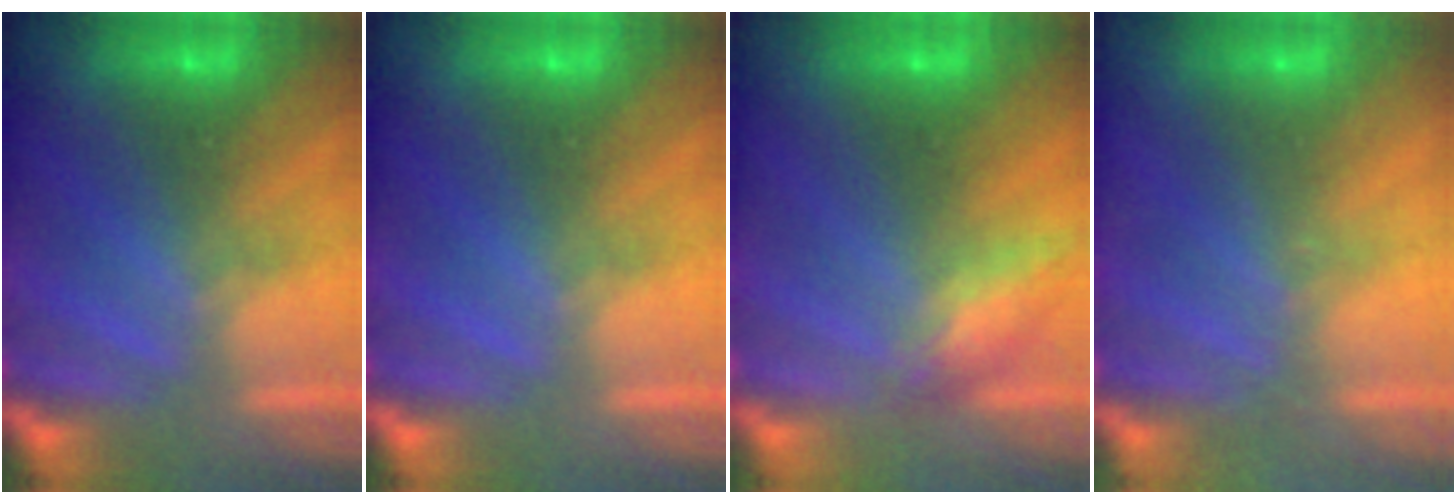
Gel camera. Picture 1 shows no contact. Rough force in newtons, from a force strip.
{"total": 0.0}
{"total": 2.4}
{"total": 2.1}